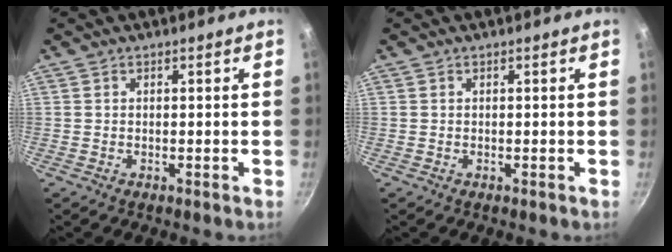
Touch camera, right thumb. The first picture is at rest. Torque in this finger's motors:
{"motor_torque": [0.00, 0.00, -0.01, 0.01, 0.02]}